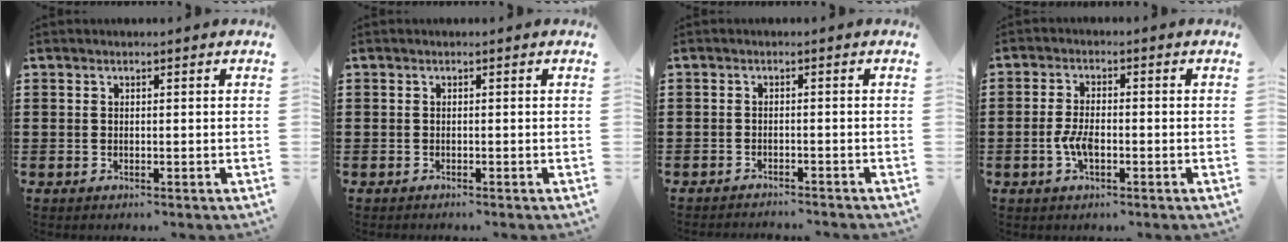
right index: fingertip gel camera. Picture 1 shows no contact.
{"total": 0.5, "force": [-0.5, 0.1, -0.1], "torque": [0.000, 0.000, -0.011]}
{"total": 1.5, "force": [-1.5, 0.0, -0.1], "torque": [-0.002, 0.003, -0.034]}
{"total": 3.9, "force": [-1.3, 1.5, 3.4], "torque": [-0.082, -0.007, -0.026]}